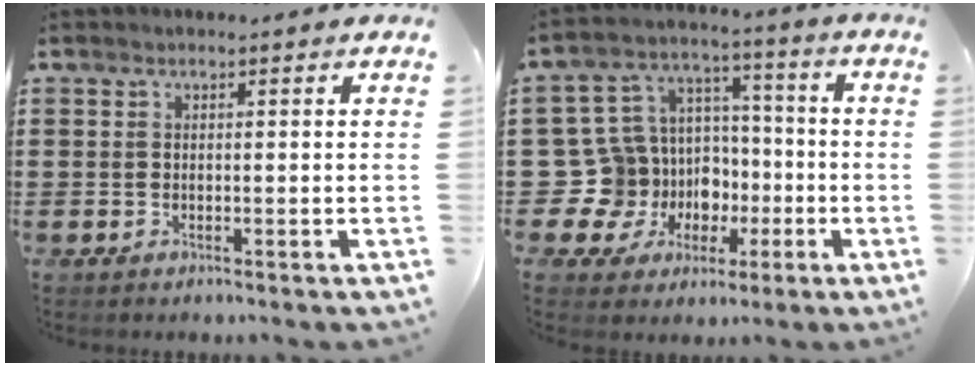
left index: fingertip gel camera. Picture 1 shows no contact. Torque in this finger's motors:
{"motor_torque": [1.04, 0.35, 0.30, 0.00]}